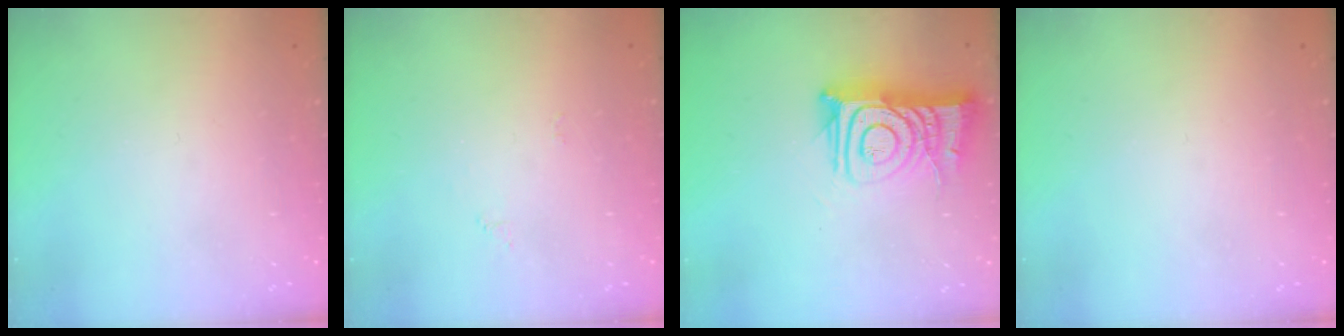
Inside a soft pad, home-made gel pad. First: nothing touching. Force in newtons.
{"total": 3.8, "press": 3.8, "slide": 0.4}
{"total": 15.9, "press": 15.9, "slide": 1.7}
{"total": 0.0}